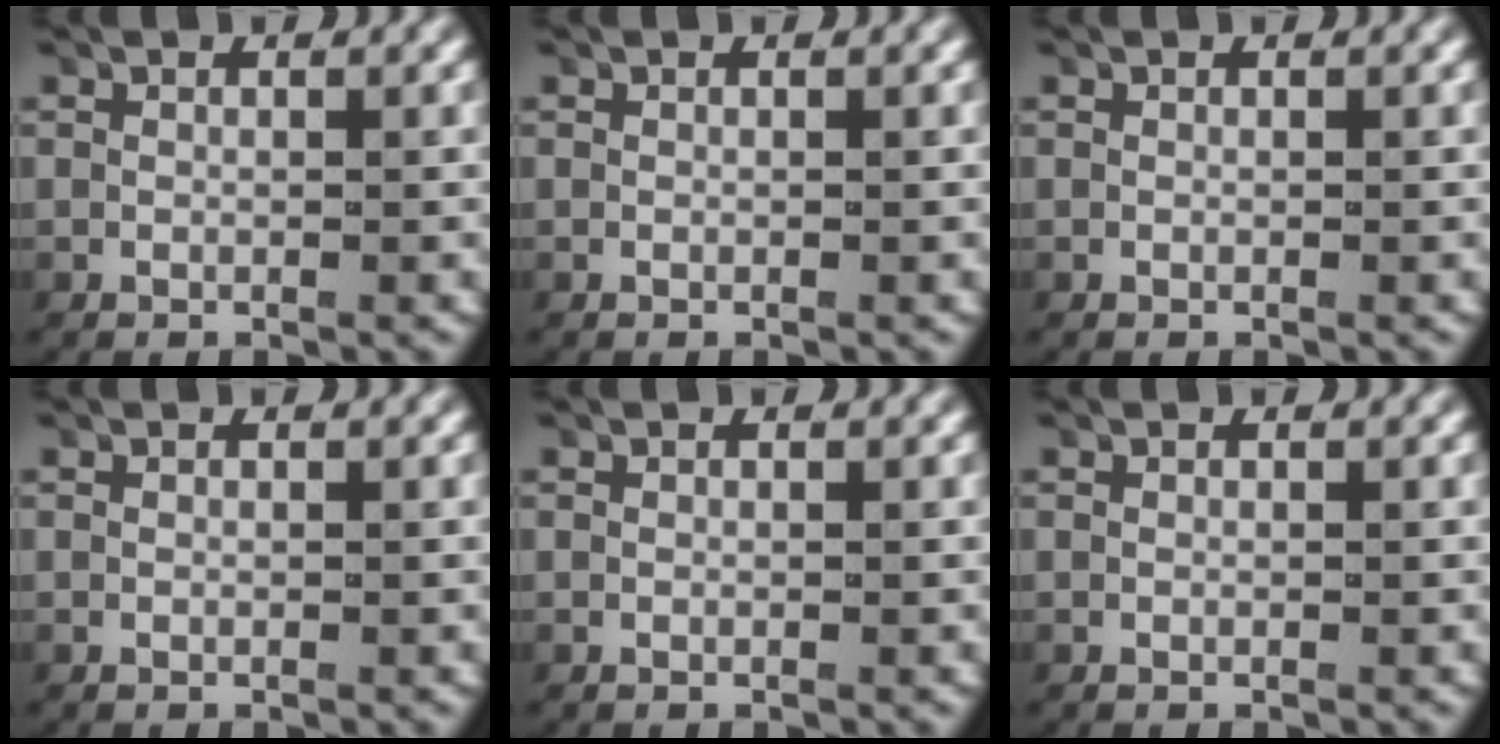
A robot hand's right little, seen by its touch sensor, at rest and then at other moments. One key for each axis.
{"total": 0.0}
{"total": 0.0}
{"total": 0.0}
{"total": 0.0}
{"total": 0.0}